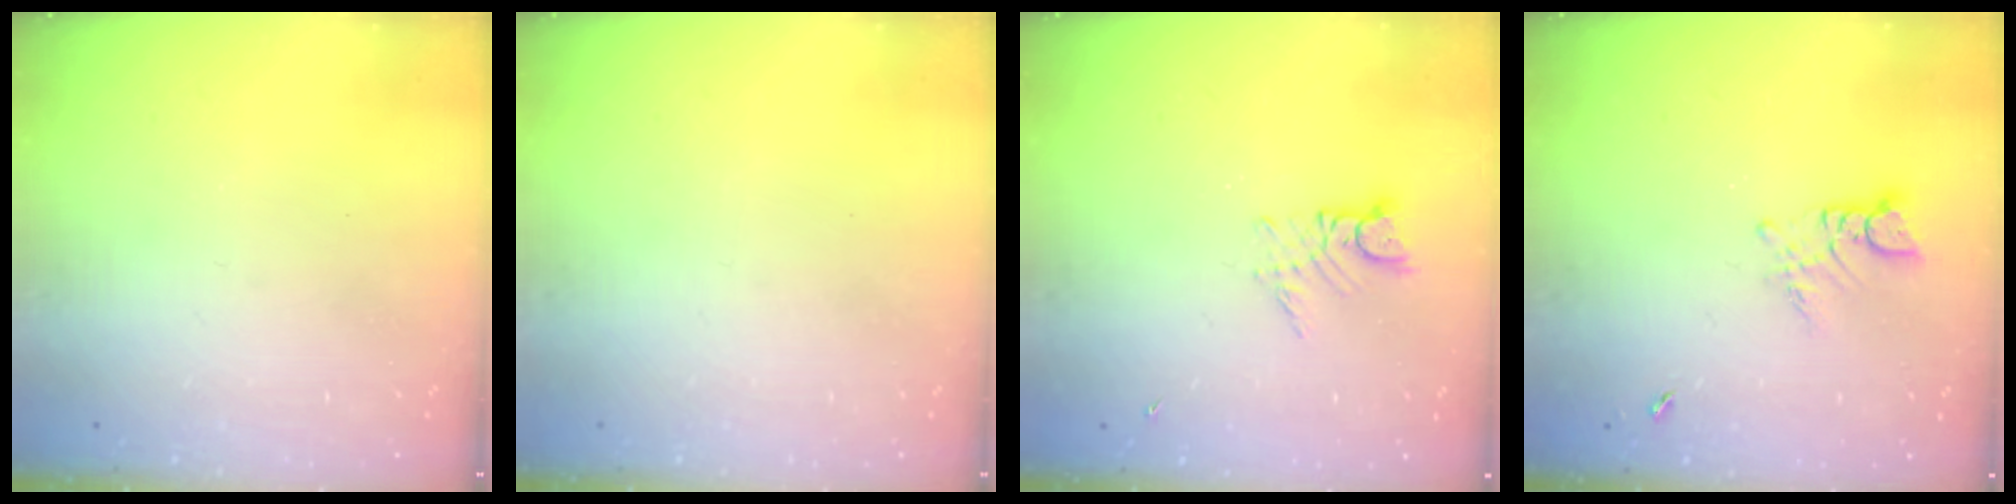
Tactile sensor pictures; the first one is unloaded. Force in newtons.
{"total": 0.0}
{"total": 5.4, "press": 5.4, "slide": 0.5}
{"total": 3.0, "press": 3.0, "slide": 0.2}